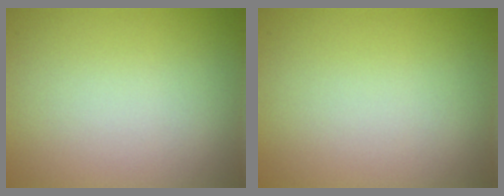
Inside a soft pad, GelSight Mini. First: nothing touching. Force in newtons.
{"total": 0.0}